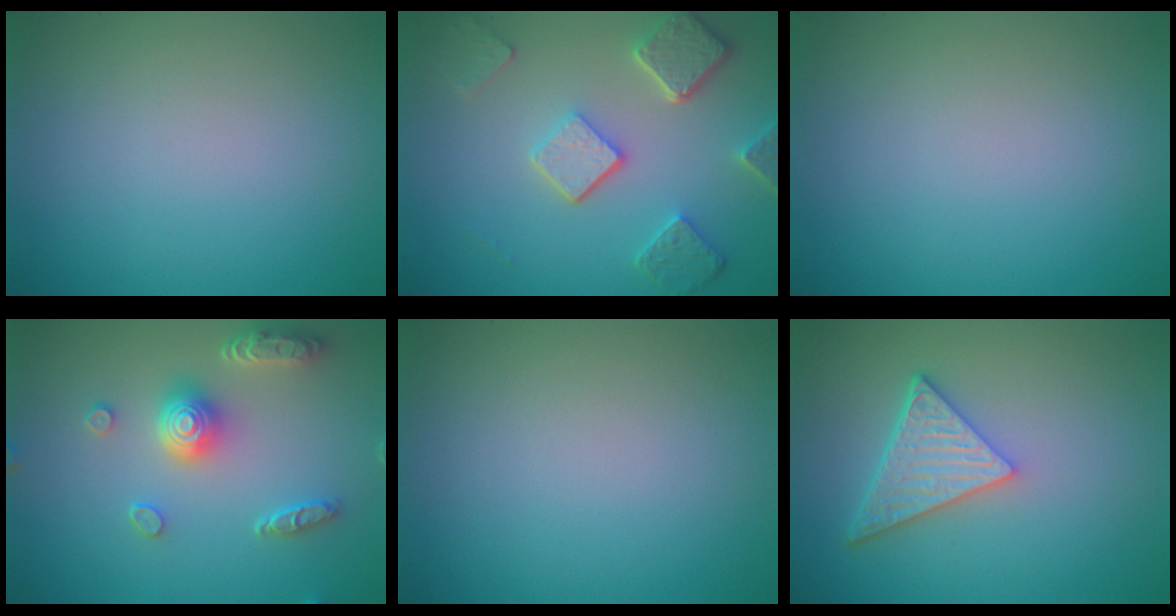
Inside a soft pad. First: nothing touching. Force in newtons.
{"total": 5.3, "press": 4.1, "slide": 3.4}
{"total": 0.0}
{"total": 4.9, "press": 4.1, "slide": 2.8}
{"total": 0.0}
{"total": 5.0, "press": 3.7, "slide": 3.3}